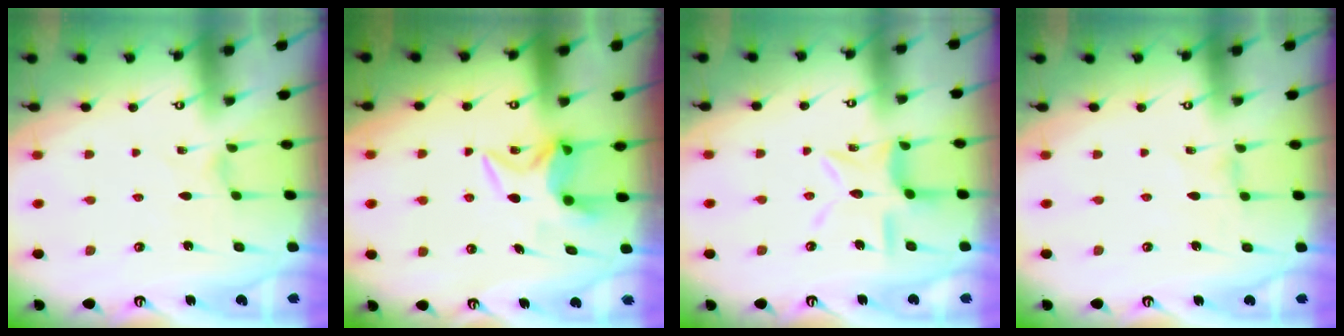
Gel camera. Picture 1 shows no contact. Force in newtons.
{"total": 7.1, "press": 7.1, "slide": 0.3}
{"total": 11.9, "press": 11.8, "slide": 1.2}
{"total": 0.0}